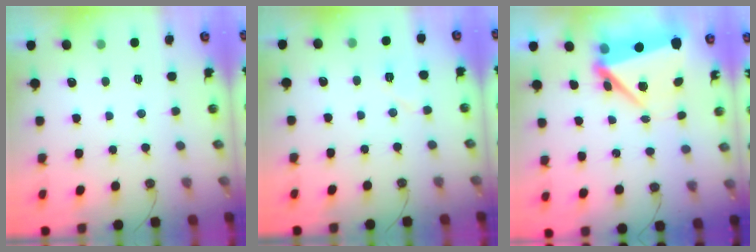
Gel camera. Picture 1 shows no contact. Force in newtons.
{"total": 6.6, "press": 6.3, "slide": 1.9}
{"total": 7.9, "press": 7.9, "slide": 0.7}